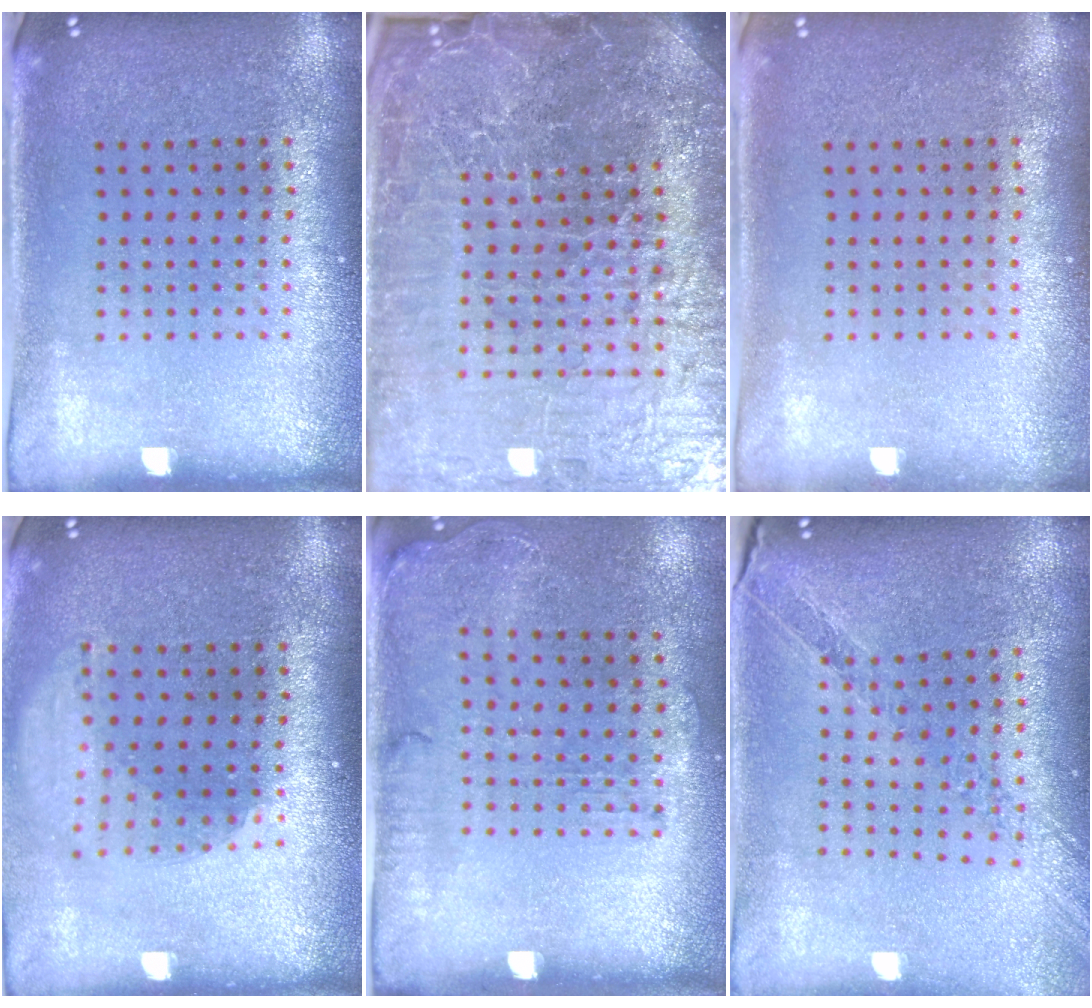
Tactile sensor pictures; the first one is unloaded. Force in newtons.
{"total": 7.4, "press": 6.4, "slide": 3.6}
{"total": 0.5, "press": 0.5, "slide": 0.1}
{"total": 1.8, "press": 1.4, "slide": 1.2}
{"total": 1.6, "press": 1.3, "slide": 1.0}
{"total": 1.2, "press": 1.2, "slide": 0.2}